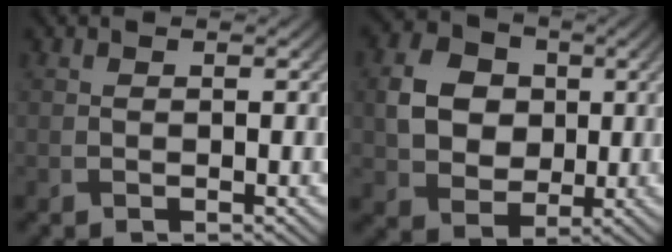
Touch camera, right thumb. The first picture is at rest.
{"total": 7.5, "force": [0.9, 6.3, 4.0], "torque": [-0.089, 0.007, 0.007]}